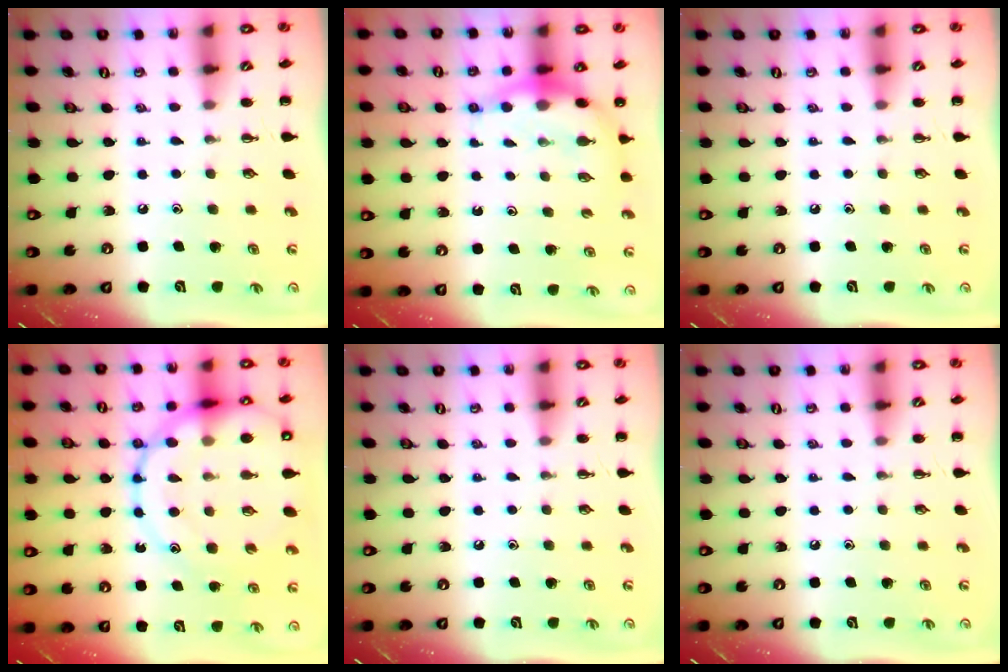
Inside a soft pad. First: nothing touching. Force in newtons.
{"total": 6.7, "press": 6.6, "slide": 1.2}
{"total": 0.0}
{"total": 24.3, "press": 24.0, "slide": 3.3}
{"total": 0.0}
{"total": 0.0}